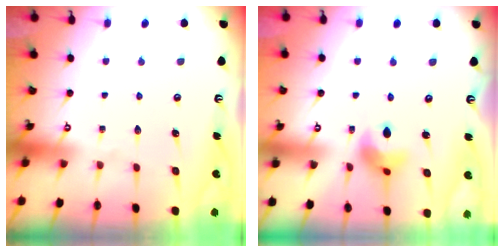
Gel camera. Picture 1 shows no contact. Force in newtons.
{"total": 9.1, "press": 9.0, "slide": 1.1}